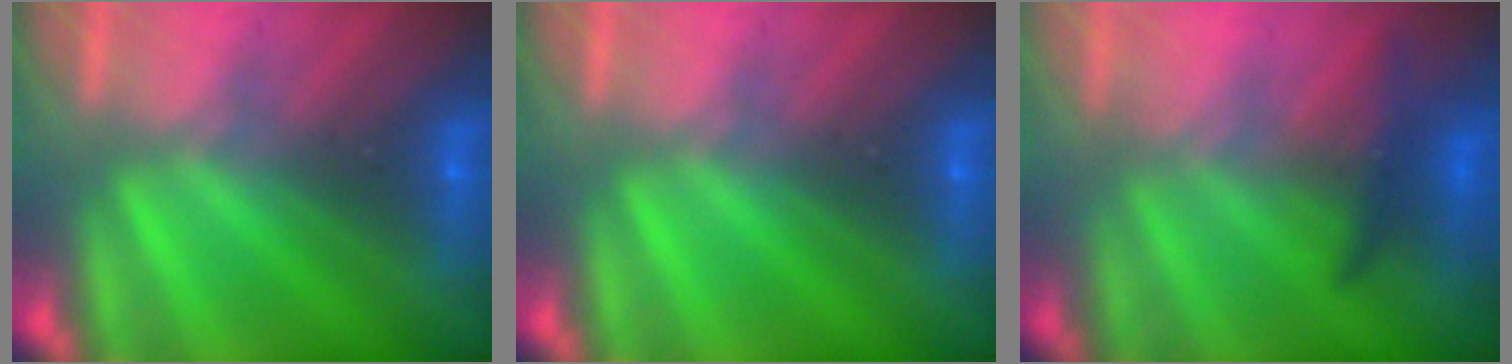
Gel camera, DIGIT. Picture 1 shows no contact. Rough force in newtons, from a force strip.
{"total": 0.0}
{"total": 1.3}